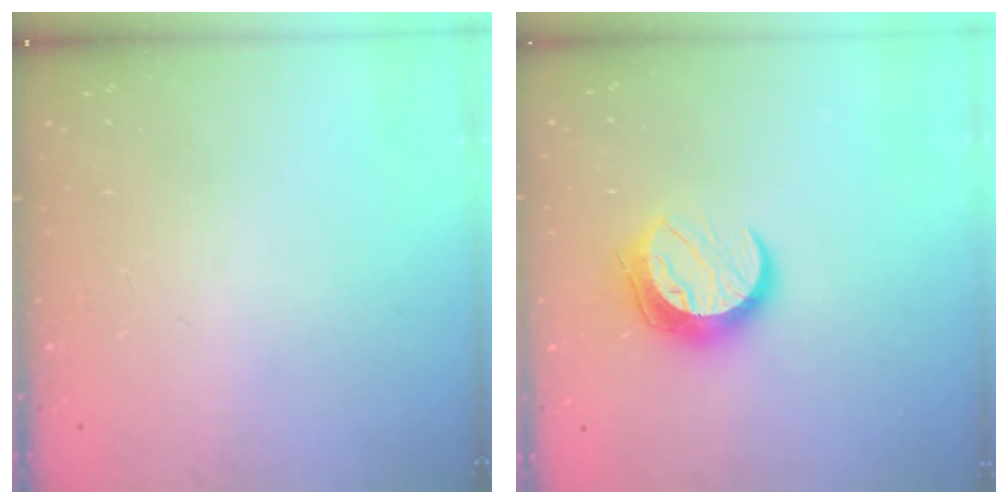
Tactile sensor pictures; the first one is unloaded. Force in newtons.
{"total": 12.0, "press": 12.0, "slide": 0.8}